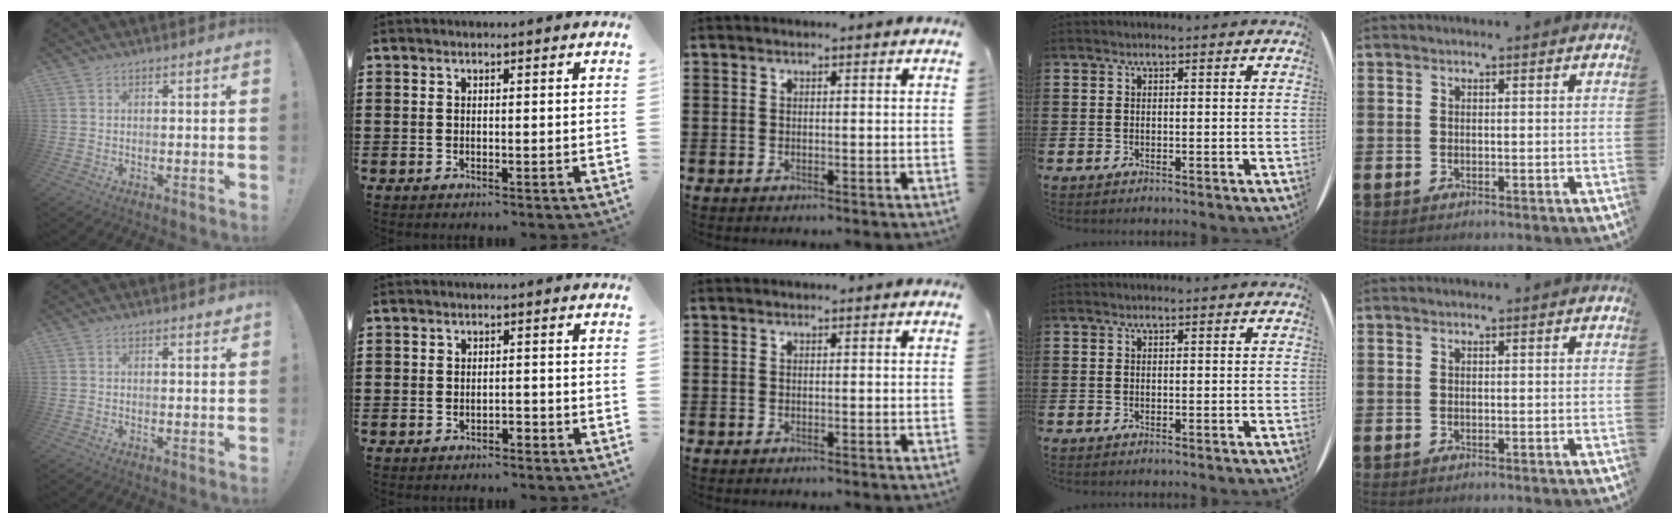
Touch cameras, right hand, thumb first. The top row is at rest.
{"thumb": {"total": 0.8, "force": [0.6, 0.3, 0.3], "torque": [0.015, -0.009, 0.007]}, "index": {"total": 1.4, "force": [-1.3, 0.4, -0.1], "torque": [-0.003, 0.002, -0.028]}}